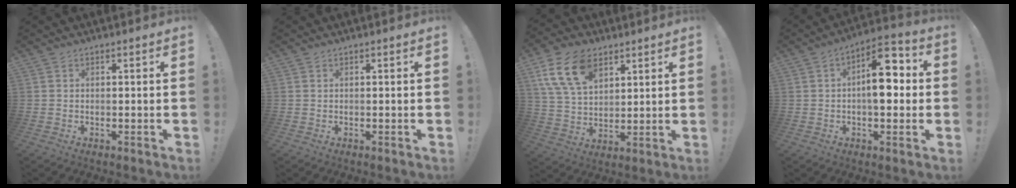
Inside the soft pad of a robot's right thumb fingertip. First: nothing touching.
{"total": 0.0}
{"total": 15.5, "force": [8.0, 9.5, 9.2], "torque": [-0.184, -0.025, 0.150]}
{"total": 13.2, "force": [0.7, 6.7, 11.3], "torque": [-0.153, 0.012, 0.012]}